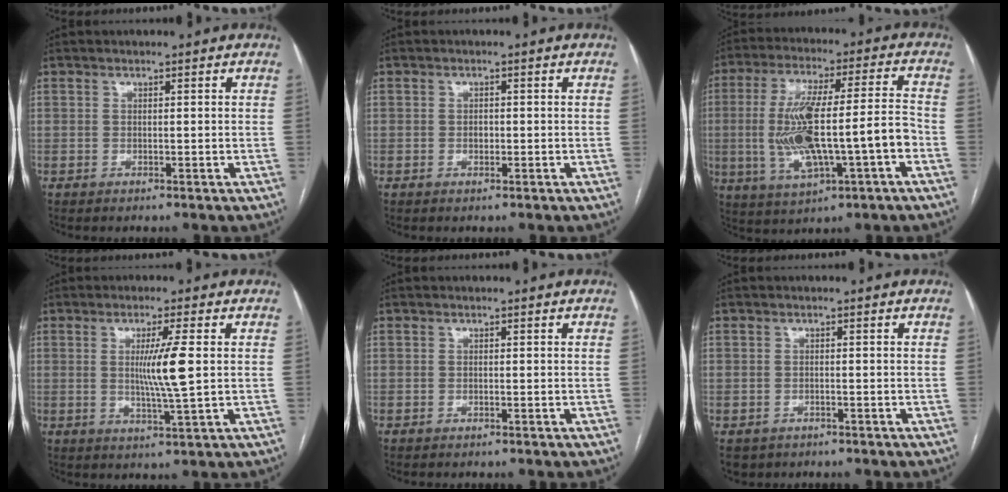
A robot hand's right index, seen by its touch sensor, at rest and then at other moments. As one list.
[{"total": 1.0, "force": [-0.2, 0.7, 0.7], "torque": [-0.011, 0.002, -0.003]}, {"total": 16.2, "force": [-3.2, 2.8, 15.6], "torque": [-0.300, 0.015, -0.044]}, {"total": 6.7, "force": [0.7, -0.7, 6.6], "torque": [-0.117, -0.011, 0.015]}, {"total": 0.0}, {"total": 2.8, "force": [-1.7, 2.2, 0.5], "torque": [-0.008, 0.001, -0.023]}]